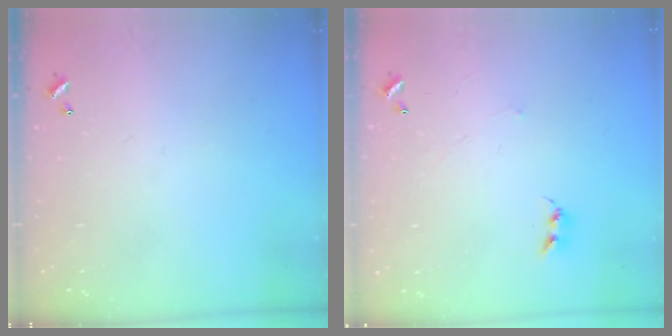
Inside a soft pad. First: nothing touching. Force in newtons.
{"total": 2.4, "press": 2.4, "slide": 0.4}